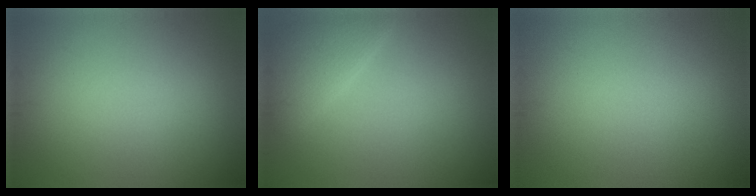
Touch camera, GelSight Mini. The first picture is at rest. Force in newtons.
{"total": 2.8, "press": 2.8, "slide": 0.1}
{"total": 0.0}